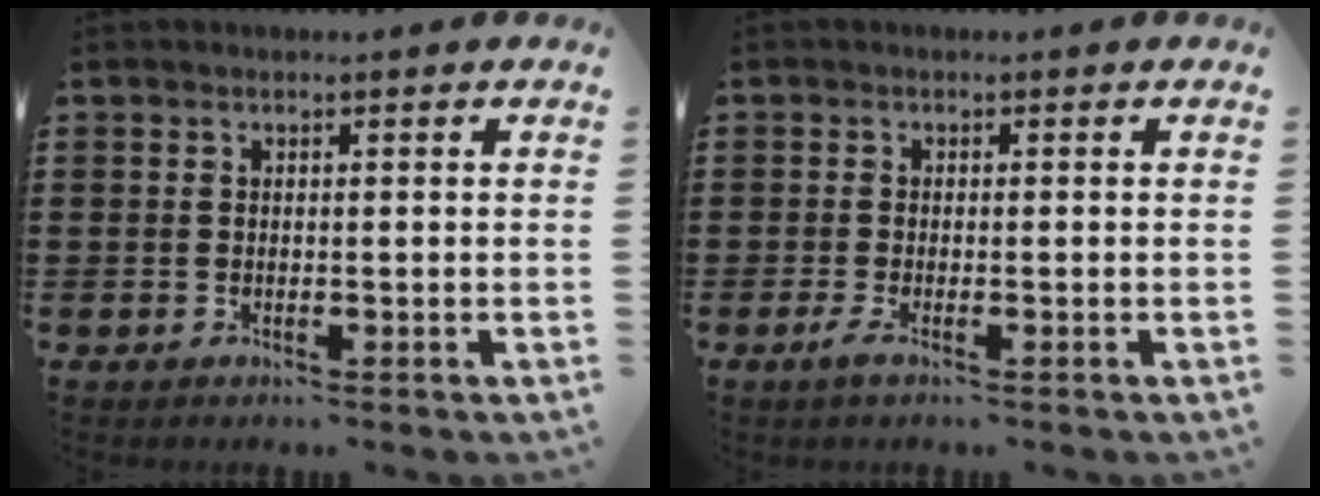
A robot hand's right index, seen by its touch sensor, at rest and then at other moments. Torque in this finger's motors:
{"motor_torque": [0.20, 0.07, 0.05, 0.04]}